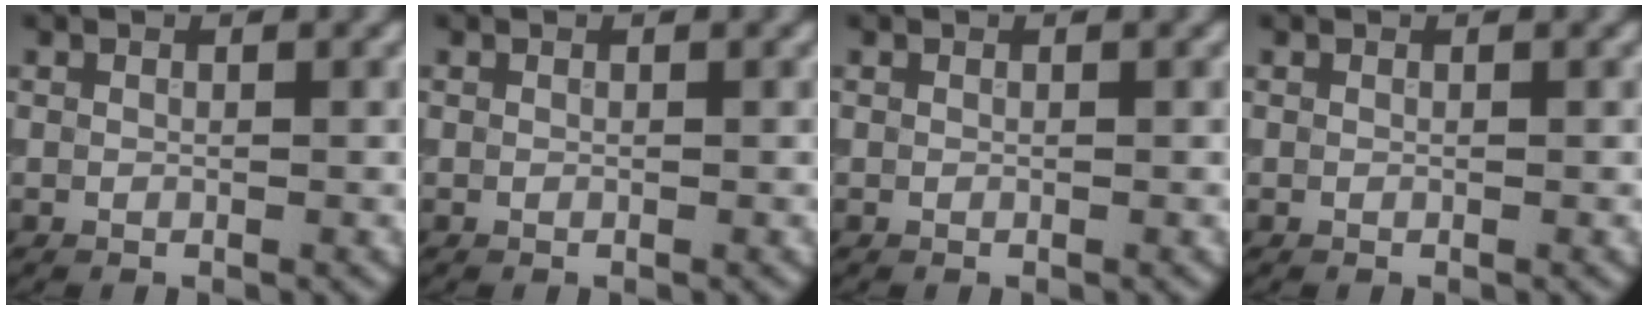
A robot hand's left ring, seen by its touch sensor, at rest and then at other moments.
{"total": 0.0}
{"total": 0.0}
{"total": 0.0}